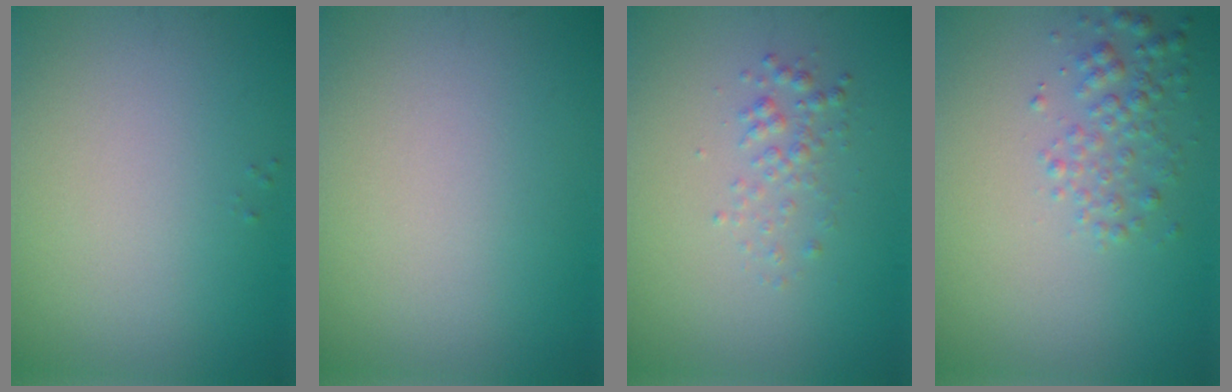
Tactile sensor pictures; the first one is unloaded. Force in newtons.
{"total": 0.0}
{"total": 1.5, "press": 1.5, "slide": 0.1}
{"total": 2.3, "press": 2.3, "slide": 0.0}